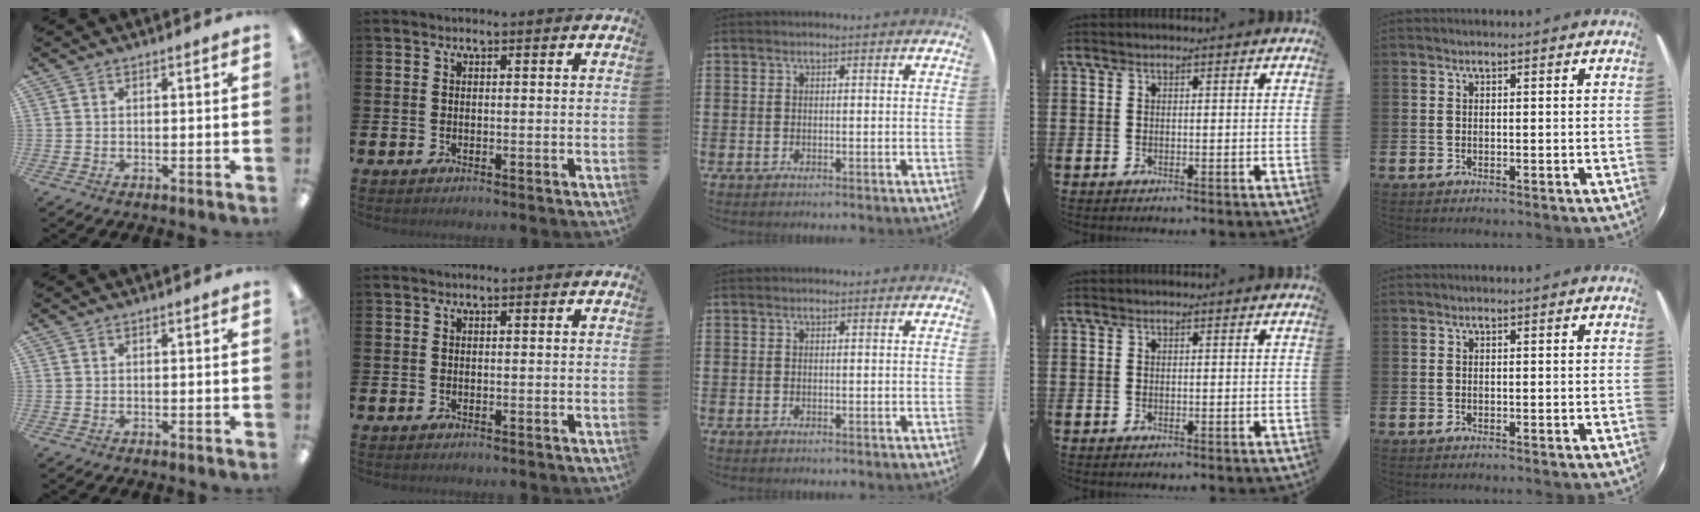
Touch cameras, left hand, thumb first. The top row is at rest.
{}